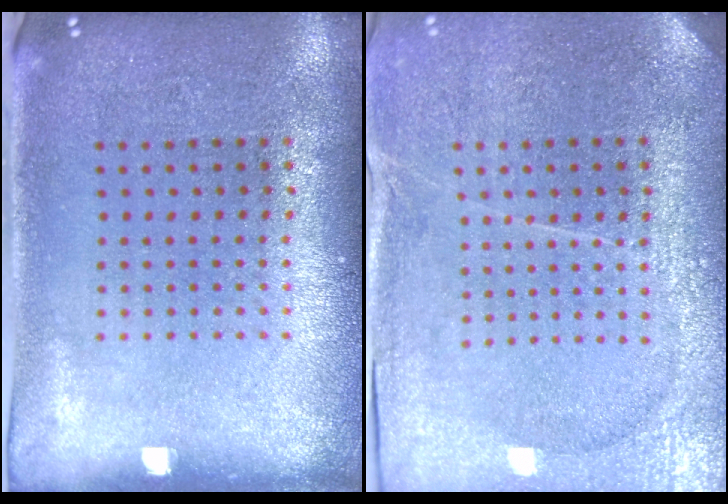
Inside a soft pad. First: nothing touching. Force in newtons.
{"total": 3.8, "press": 3.4, "slide": 1.6}